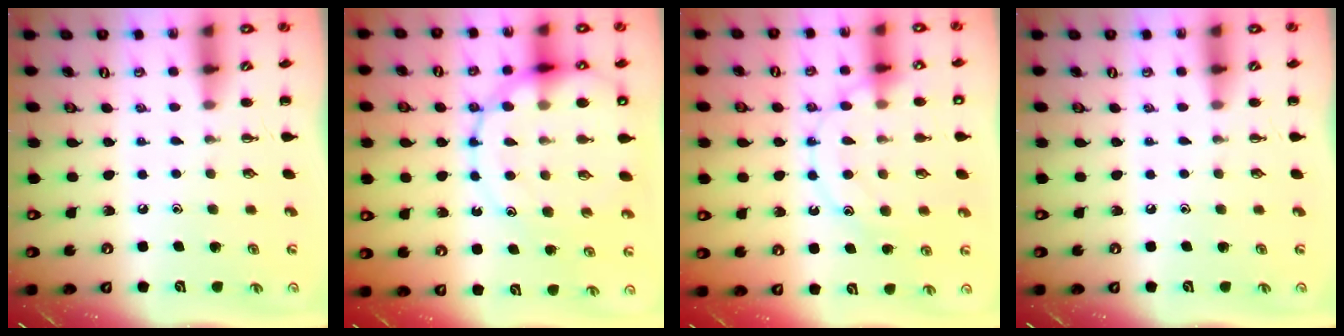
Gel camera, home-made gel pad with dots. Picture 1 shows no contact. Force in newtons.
{"total": 17.0, "press": 16.8, "slide": 2.4}
{"total": 15.2, "press": 15.2, "slide": 0.9}
{"total": 0.0}